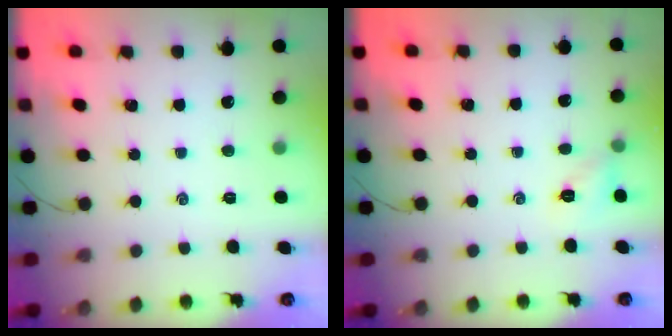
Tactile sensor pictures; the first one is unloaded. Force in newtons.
{"total": 5.3, "press": 5.3, "slide": 0.5}